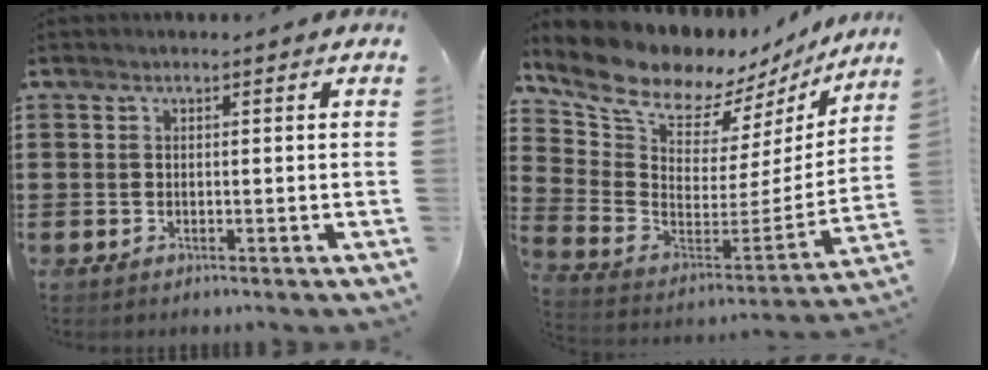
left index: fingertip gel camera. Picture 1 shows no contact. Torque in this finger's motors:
{"motor_torque": [2.14, 0.00, 1.05, 0.21]}